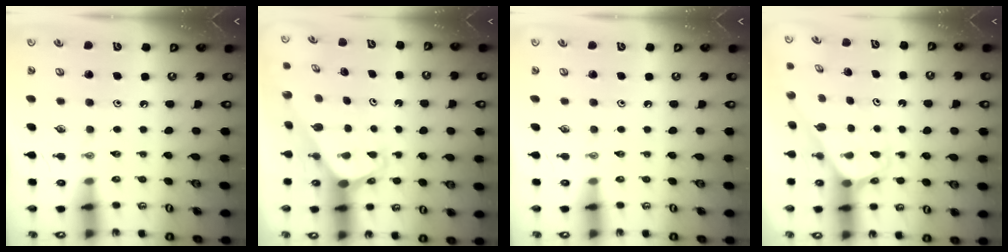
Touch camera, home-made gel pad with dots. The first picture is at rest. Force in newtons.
{"total": 2.0, "press": 2.0, "slide": 0.2}
{"total": 0.0}
{"total": 2.5, "press": 2.5, "slide": 0.1}